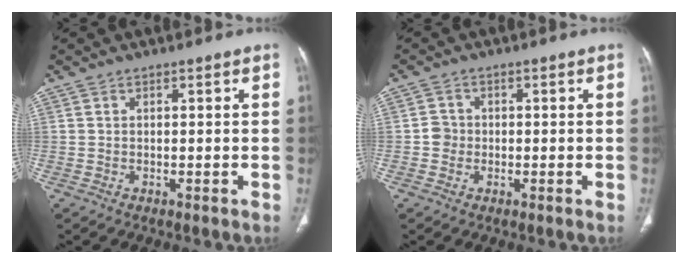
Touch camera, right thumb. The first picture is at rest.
{"total": 2.5, "force": [-0.4, 2.3, 0.7], "torque": [0.001, 0.008, -0.012]}